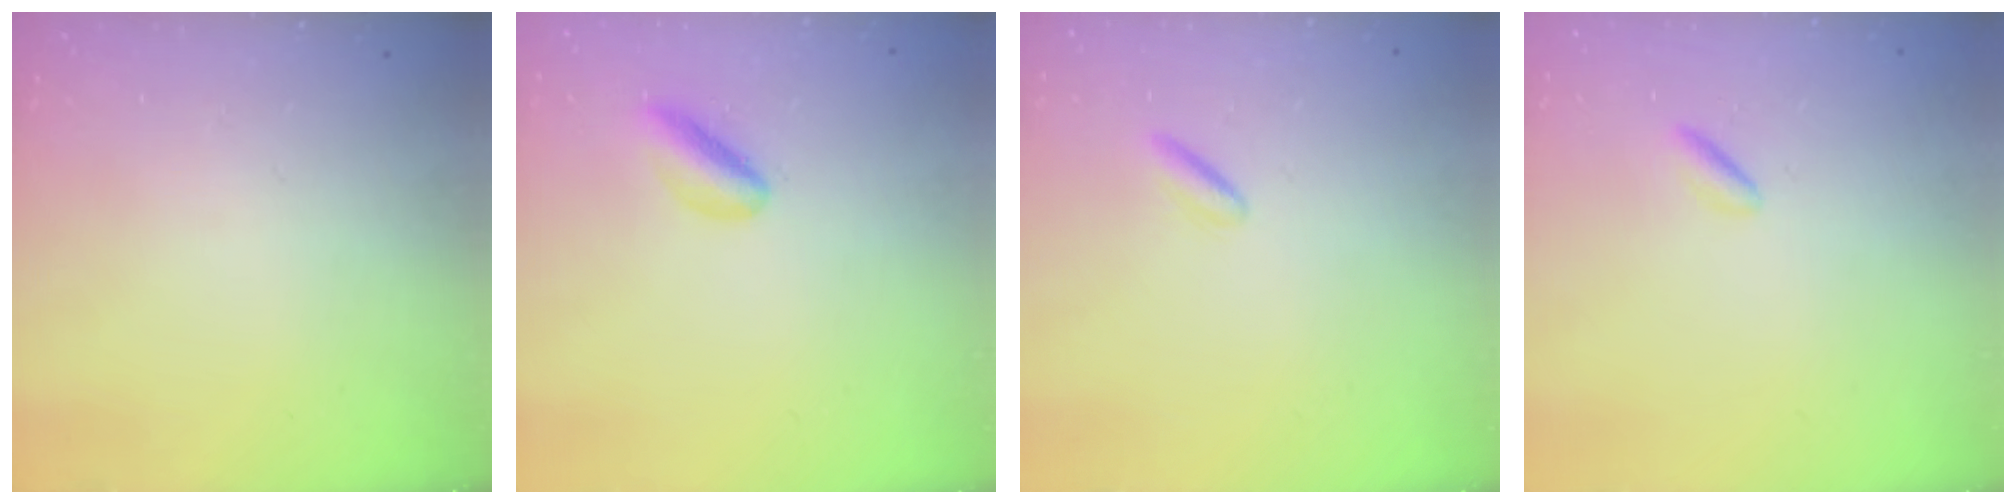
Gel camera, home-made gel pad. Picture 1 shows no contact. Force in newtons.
{"total": 4.7, "press": 4.7, "slide": 0.9}
{"total": 1.3, "press": 1.2, "slide": 0.5}
{"total": 1.6, "press": 1.4, "slide": 0.7}